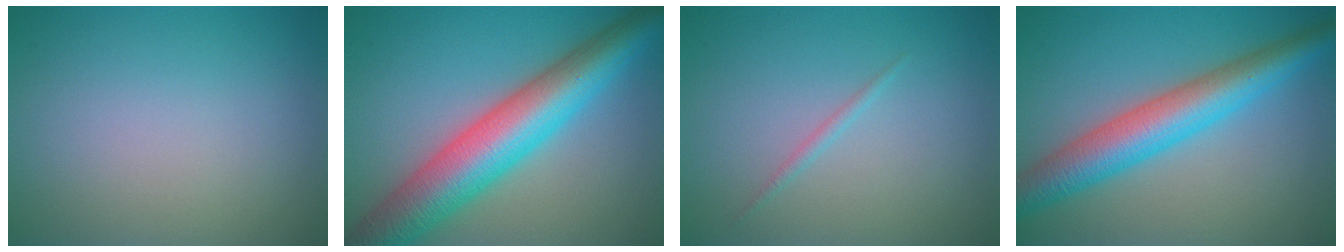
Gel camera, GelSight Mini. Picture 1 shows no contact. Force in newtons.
{"total": 10.0, "press": 10.0, "slide": 0.3}
{"total": 0.7, "press": 0.7, "slide": 0.1}
{"total": 6.9, "press": 6.9, "slide": 0.1}